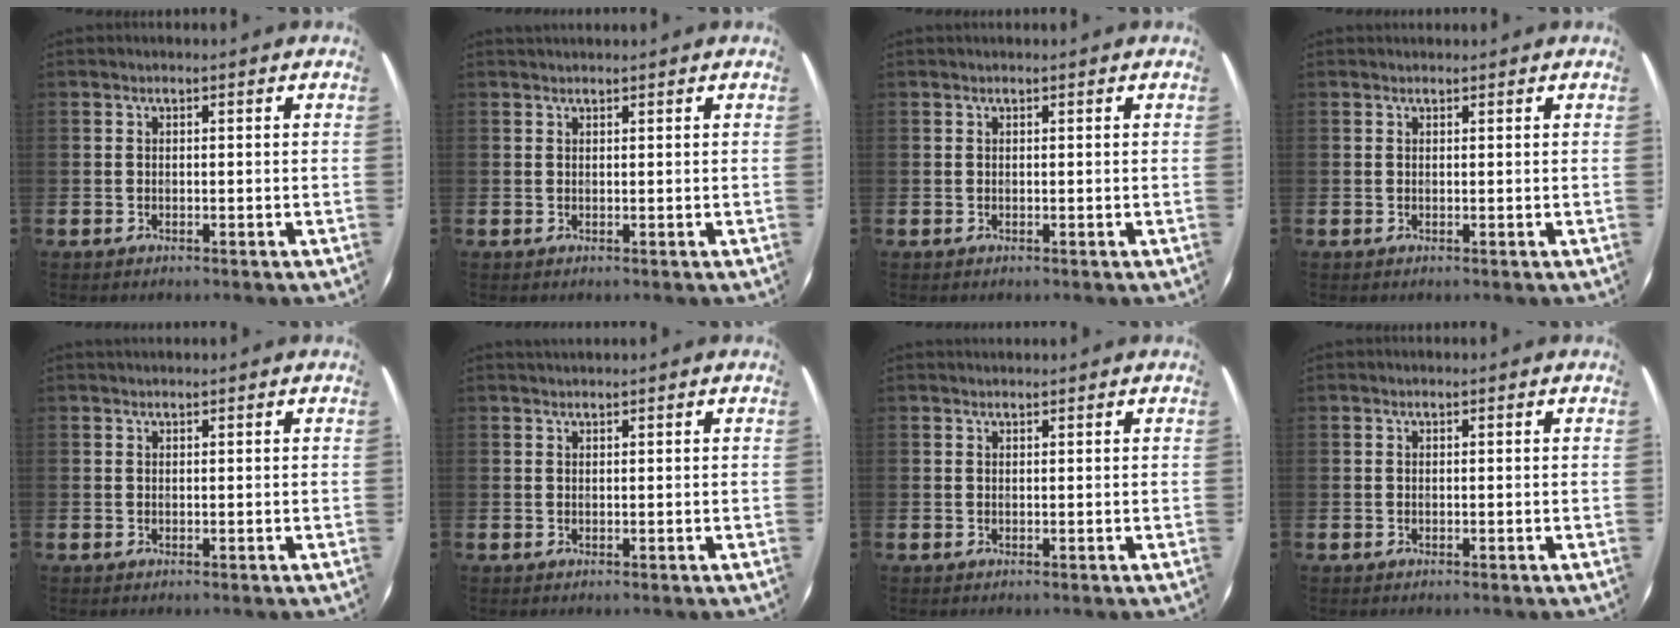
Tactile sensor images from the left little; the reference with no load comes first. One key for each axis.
{"total": 0.8, "fx": 0.8, "fy": 0.1, "fz": 0.0, "tx": 0.000, "ty": 0.001, "tz": 0.015}
{"total": 0.0}
{"total": 0.6, "fx": 0.5, "fy": 0.2, "fz": -0.1, "tx": 0.009, "ty": 0.000, "tz": 0.008}
{"total": 0.6, "fx": 0.6, "fy": 0.0, "fz": 0.0, "tx": 0.001, "ty": 0.002, "tz": 0.012}
{"total": 0.7, "fx": 0.7, "fy": 0.0, "fz": 0.0, "tx": 0.000, "ty": 0.000, "tz": 0.014}
{"total": 0.7, "fx": 0.7, "fy": 0.1, "fz": -0.1, "tx": 0.001, "ty": 0.001, "tz": 0.015}
{"total": 0.0}